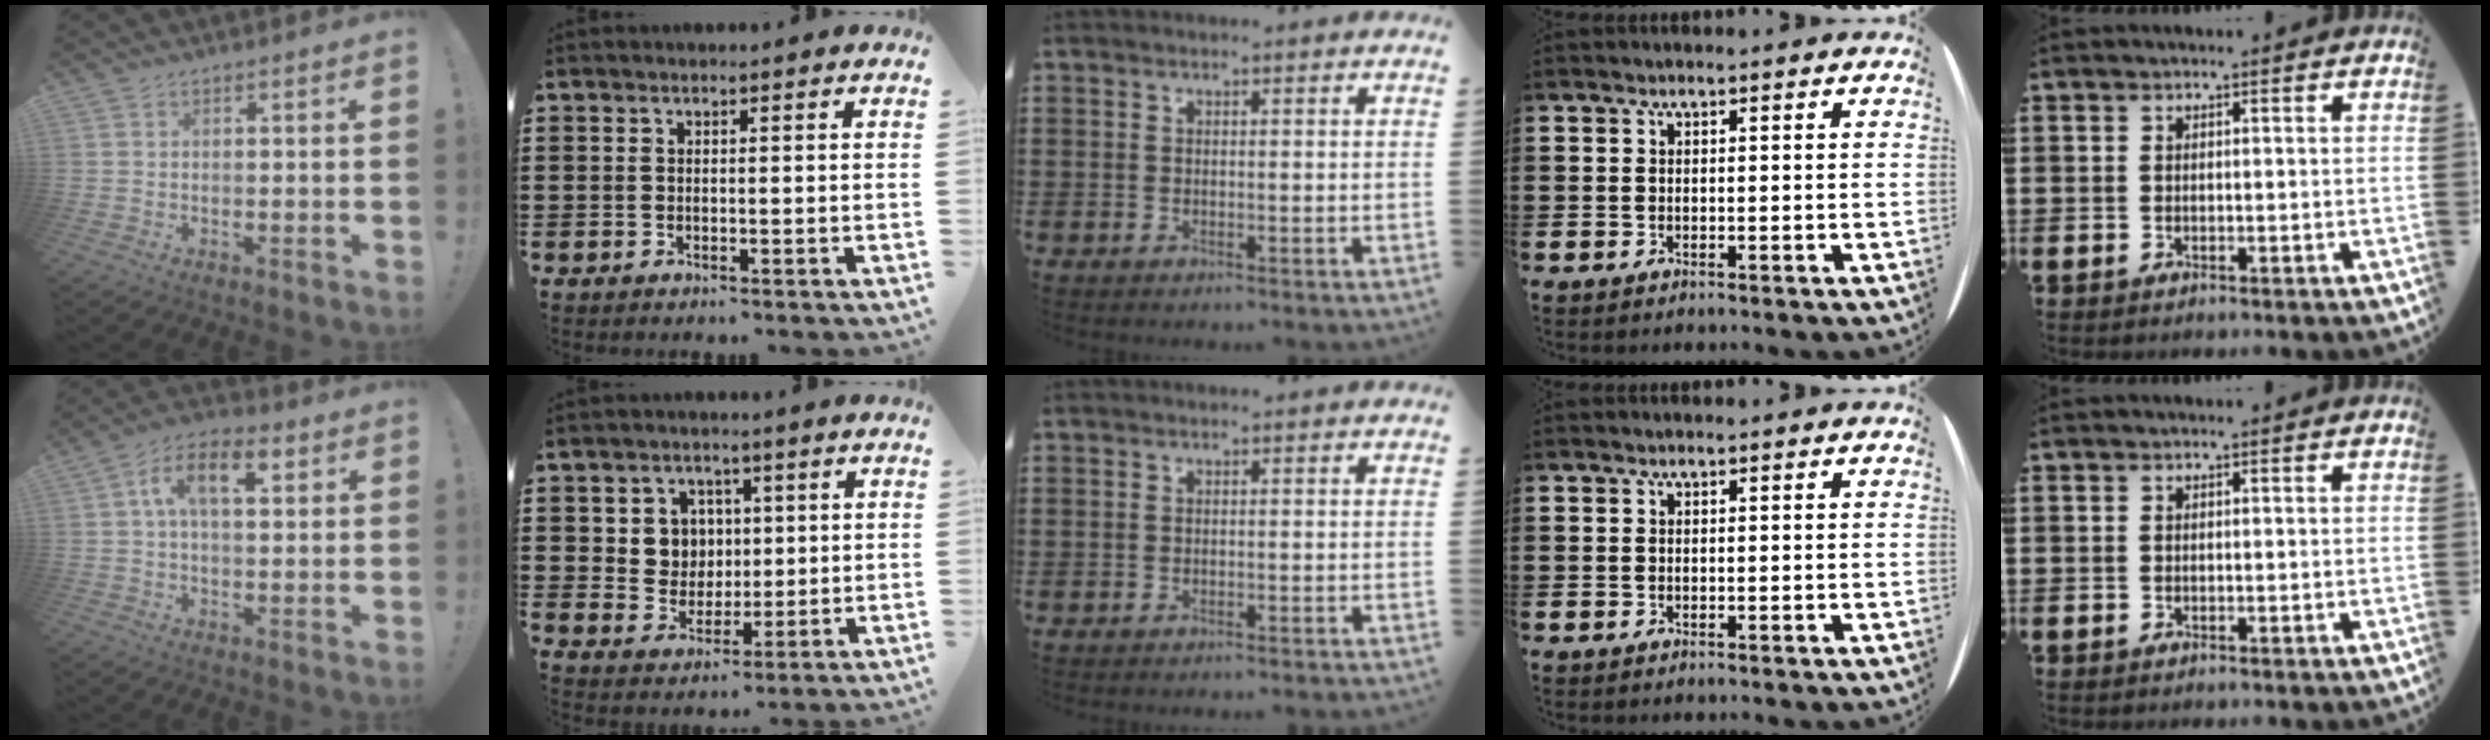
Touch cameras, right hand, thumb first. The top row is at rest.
{"thumb": {"total": 10.5, "force": [2.9, 5.4, 8.5], "torque": [-0.137, 0.011, 0.049]}, "index": {"total": 5.4, "force": [1.5, 5.0, 1.1], "torque": [-0.048, 0.015, 0.027]}, "middle": {"total": 0.9, "force": [-0.8, -0.2, 0.0], "torque": [-0.004, -0.001, -0.016]}}